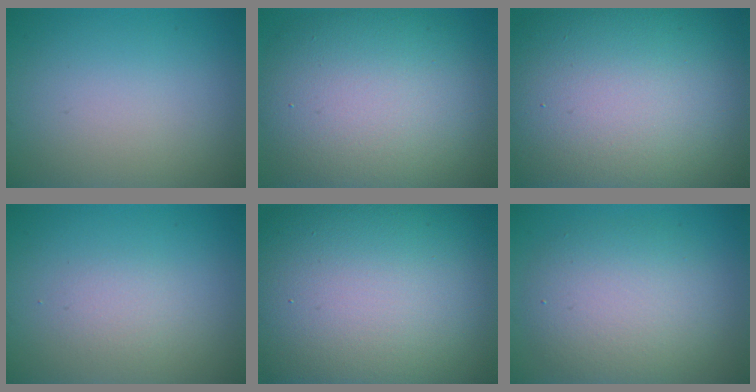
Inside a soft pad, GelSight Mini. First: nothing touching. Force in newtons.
{"total": 13.6, "press": 13.6, "slide": 0.9}
{"total": 18.3, "press": 18.2, "slide": 0.8}
{"total": 1.4, "press": 1.3, "slide": 0.1}
{"total": 21.0, "press": 20.9, "slide": 1.1}
{"total": 5.7, "press": 5.7, "slide": 0.3}